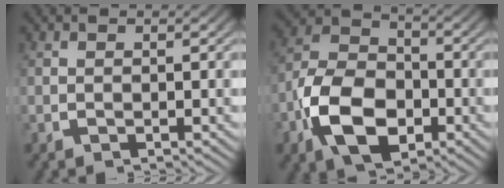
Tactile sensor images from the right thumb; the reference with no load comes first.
{"total": 11.4, "force": [-3.4, 7.7, 7.7], "torque": [-0.167, -0.029, -0.050]}